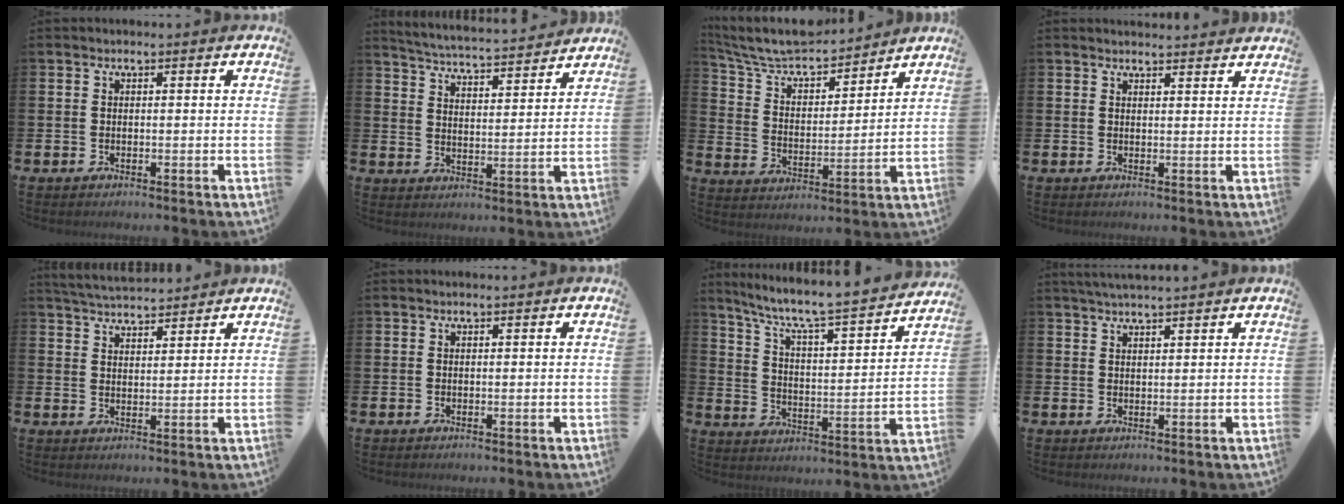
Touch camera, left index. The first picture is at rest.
{"total": 5.1, "force": [5.1, 0.2, 0.6], "torque": [-0.034, -0.043, 0.086]}
{"total": 8.4, "force": [7.9, 1.8, 2.2], "torque": [-0.086, -0.056, 0.141]}
{"total": 2.1, "force": [2.1, 0.1, -0.1], "torque": [0.011, -0.016, 0.037]}
{"total": 4.4, "force": [4.4, 0.4, 0.1], "torque": [-0.015, -0.023, 0.080]}
{"total": 0.0}
{"total": 7.3, "force": [6.5, 0.6, 3.2], "torque": [-0.093, -0.054, 0.104]}
{"total": 2.8, "force": [2.7, -0.2, 0.5], "torque": [-0.010, -0.009, 0.050]}